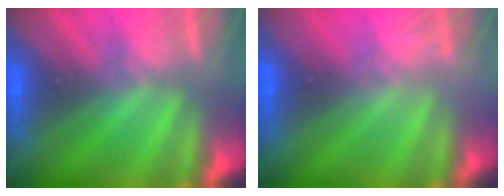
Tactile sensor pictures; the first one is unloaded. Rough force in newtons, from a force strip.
{"total": 1.6}